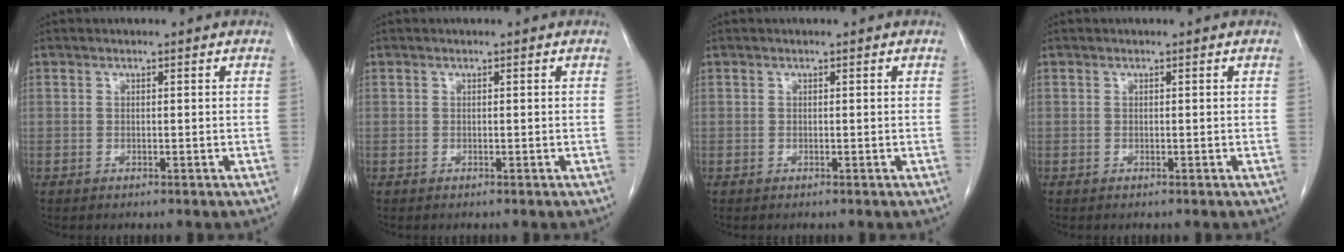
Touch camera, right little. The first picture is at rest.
{"total": 0.0}
{"total": 0.0}
{"total": 0.0}